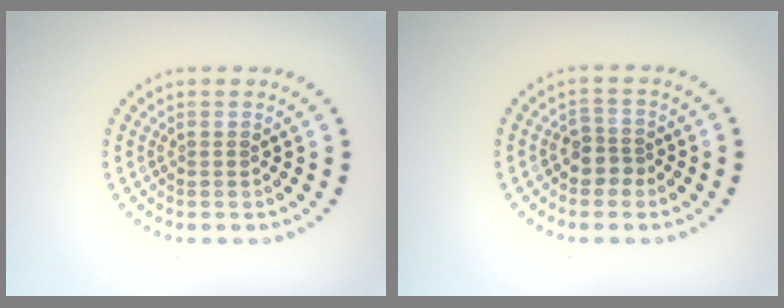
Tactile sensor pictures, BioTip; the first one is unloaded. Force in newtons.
{"total": 2.0, "press": 1.7, "slide": 1.0}